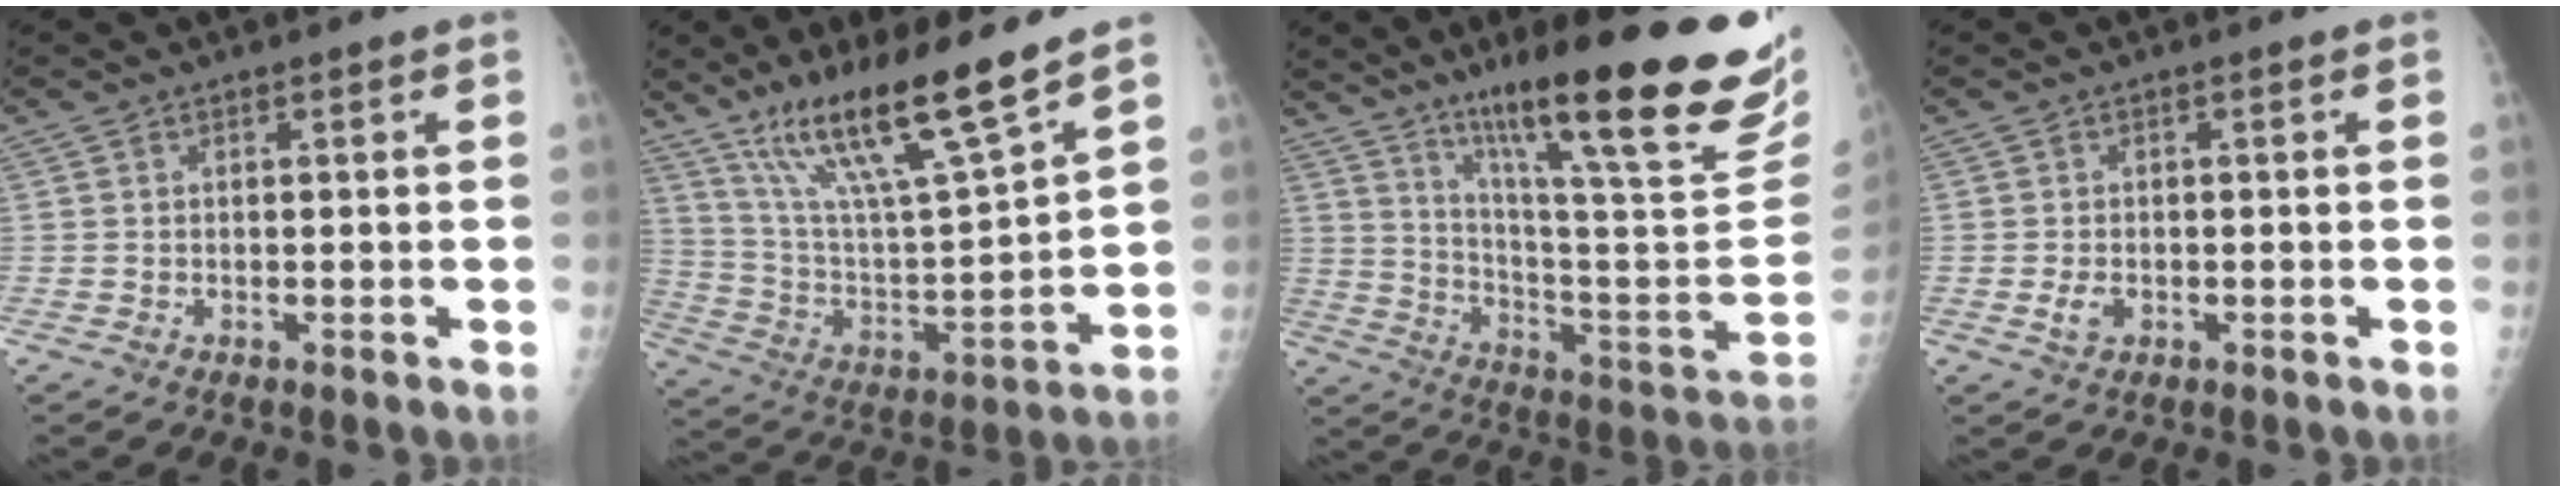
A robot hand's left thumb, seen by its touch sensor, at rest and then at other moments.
{"total": 19.3, "force": [13.6, 1.8, 13.5], "torque": [-0.221, -0.068, 0.253]}
{"total": 31.6, "force": [20.2, 4.8, 23.8], "torque": [-0.308, -0.084, 0.308]}
{"total": 2.5, "force": [-0.7, 1.6, 1.7], "torque": [-0.032, 0.001, -0.012]}